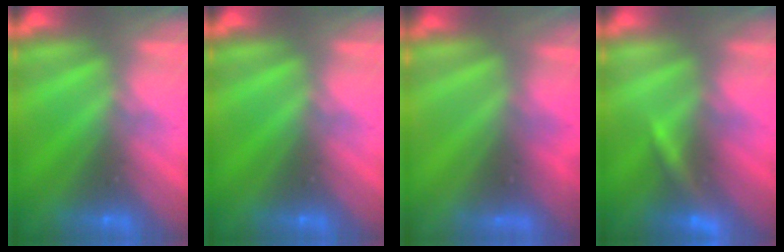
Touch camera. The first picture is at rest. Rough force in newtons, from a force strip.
{"total": 0.0}
{"total": 5.3}
{"total": 3.3}